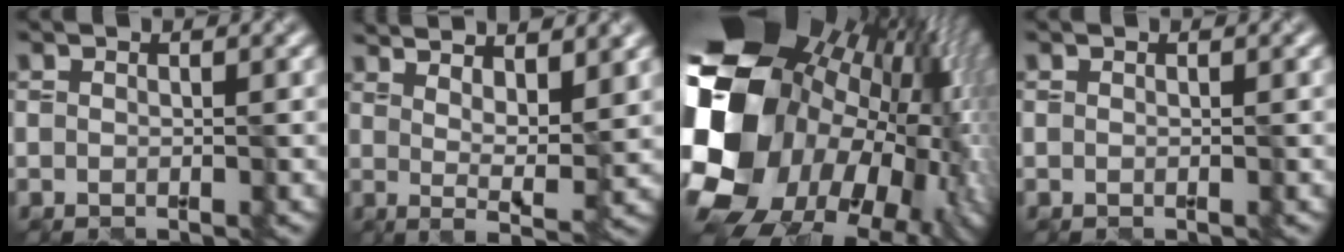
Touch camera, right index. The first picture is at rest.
{"total": 6.4, "force": [3.7, 1.3, 5.1], "torque": [-0.057, 0.003, 0.053]}
{"total": 21.9, "force": [-1.5, 17.5, 13.1], "torque": [-0.256, -0.037, -0.034]}
{"total": 0.0}